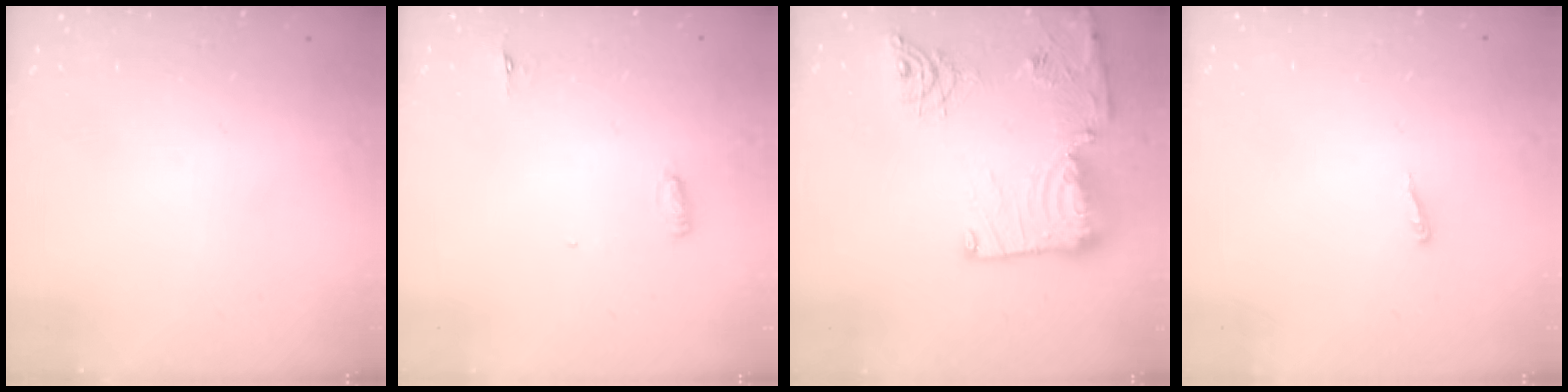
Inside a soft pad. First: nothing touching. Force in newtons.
{"total": 3.0, "press": 2.8, "slide": 0.9}
{"total": 19.2, "press": 19.2, "slide": 1.7}
{"total": 3.2, "press": 3.2, "slide": 0.2}